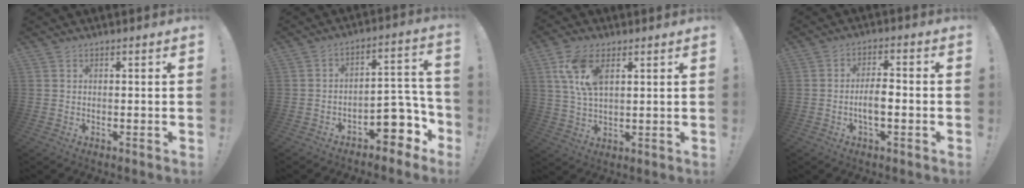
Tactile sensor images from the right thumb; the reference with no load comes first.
{"total": 9.9, "force": [-5.2, 6.0, 6.0], "torque": [-0.048, 0.023, -0.086]}
{"total": 10.4, "force": [4.3, 5.5, 7.7], "torque": [-0.167, -0.003, 0.078]}
{"total": 6.1, "force": [-1.9, 2.1, 5.5], "torque": [-0.093, 0.004, -0.035]}